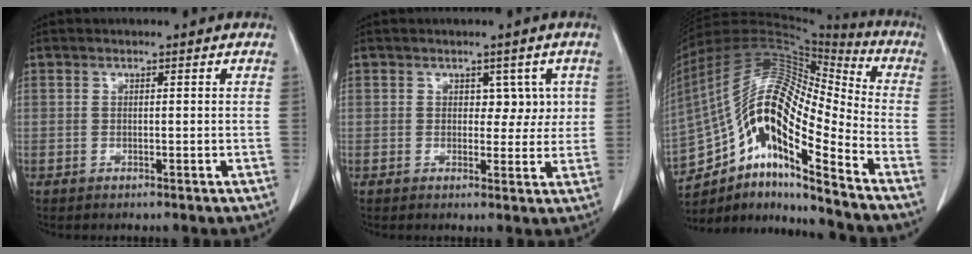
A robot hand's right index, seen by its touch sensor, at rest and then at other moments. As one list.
[{"total": 3.3, "force": [0.9, 2.3, 2.2], "torque": [-0.010, 0.007, 0.011]}, {"total": 19.2, "force": [-10.6, 3.9, 15.6], "torque": [-0.307, 0.035, -0.183]}]